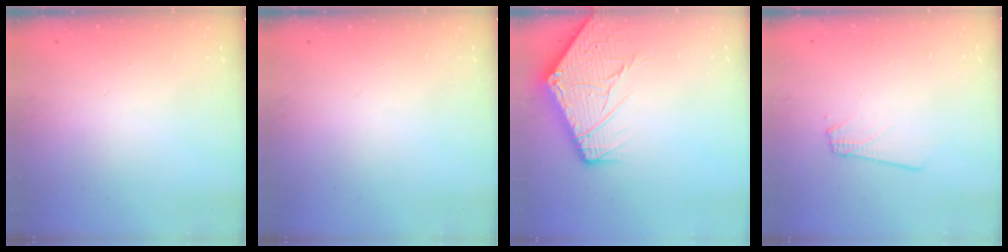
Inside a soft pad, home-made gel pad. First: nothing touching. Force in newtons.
{"total": 0.0}
{"total": 16.7, "press": 16.7, "slide": 1.1}
{"total": 1.8, "press": 1.8, "slide": 0.1}